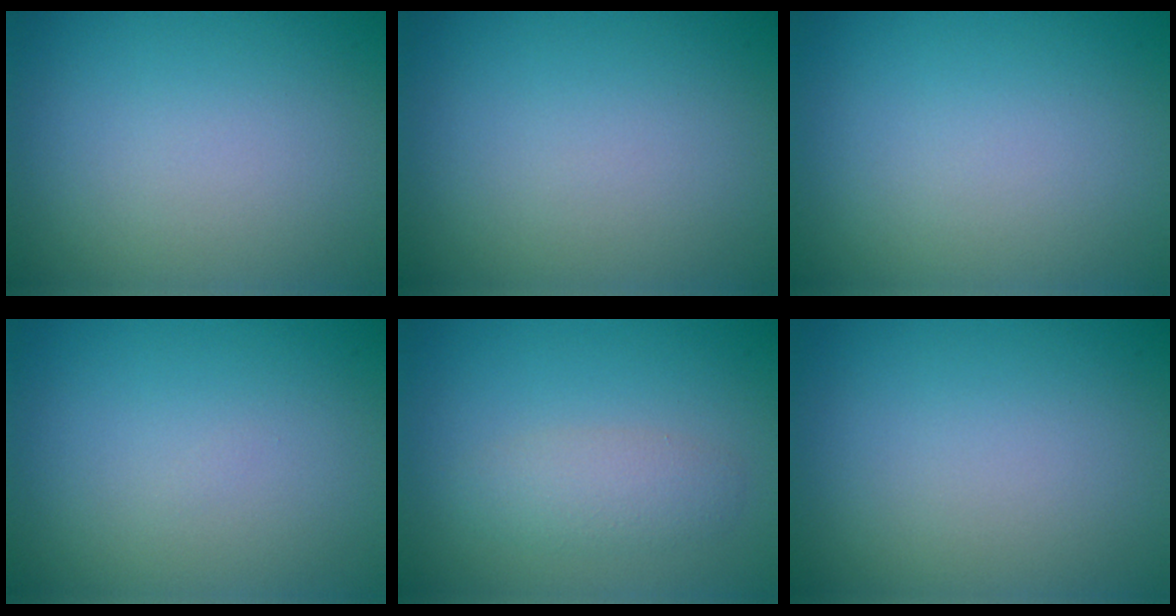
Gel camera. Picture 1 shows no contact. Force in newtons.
{"total": 0.0}
{"total": 0.0}
{"total": 0.0}
{"total": 2.3, "press": 2.3, "slide": 0.1}
{"total": 0.0}